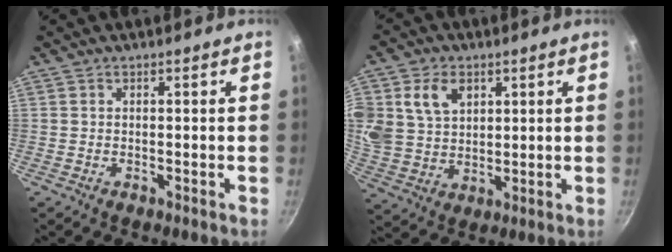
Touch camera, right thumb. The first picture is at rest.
{"total": 12.6, "force": [4.6, 9.6, 6.8], "torque": [-0.133, -0.004, 0.094]}